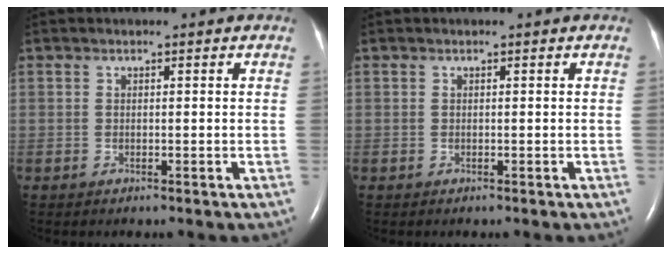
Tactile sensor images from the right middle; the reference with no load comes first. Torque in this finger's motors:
{"motor_torque": [-0.12, 0.23, 0.07, 0.00]}